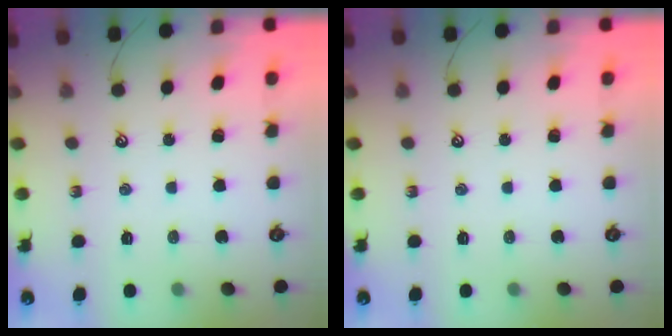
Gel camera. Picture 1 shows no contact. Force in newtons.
{"total": 0.0}